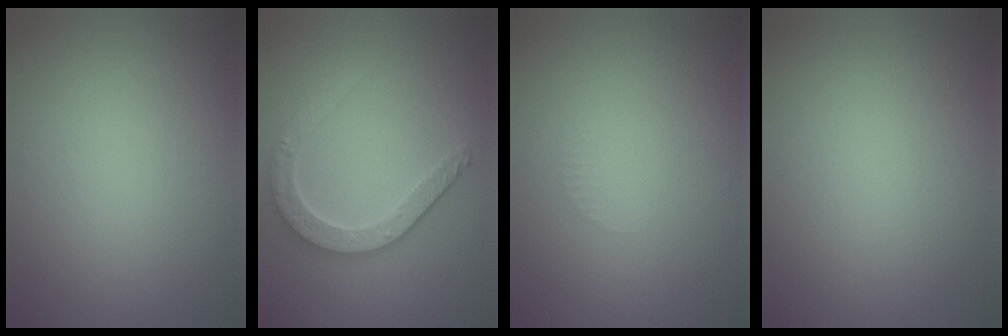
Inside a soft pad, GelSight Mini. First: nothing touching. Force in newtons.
{"total": 4.2, "press": 3.4, "slide": 2.5}
{"total": 0.7, "press": 0.6, "slide": 0.1}
{"total": 0.0}